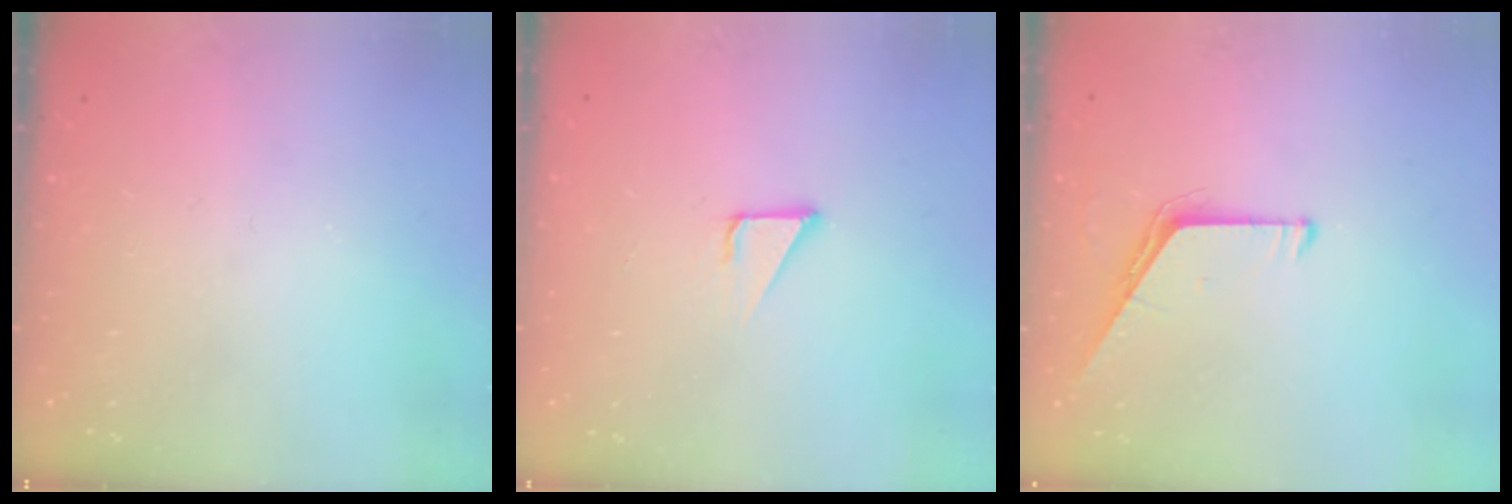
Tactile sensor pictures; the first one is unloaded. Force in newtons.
{"total": 2.1, "press": 2.1, "slide": 0.0}
{"total": 5.3, "press": 5.3, "slide": 0.5}